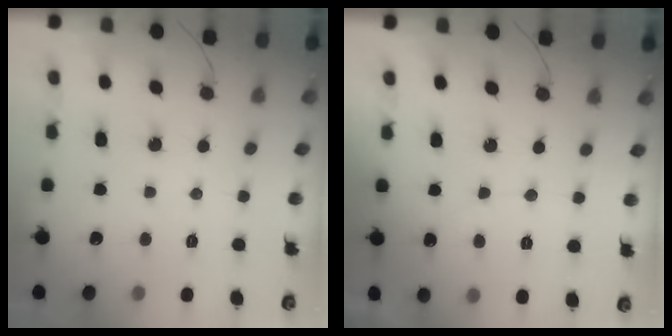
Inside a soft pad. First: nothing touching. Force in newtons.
{"total": 2.9, "press": 2.9, "slide": 0.2}